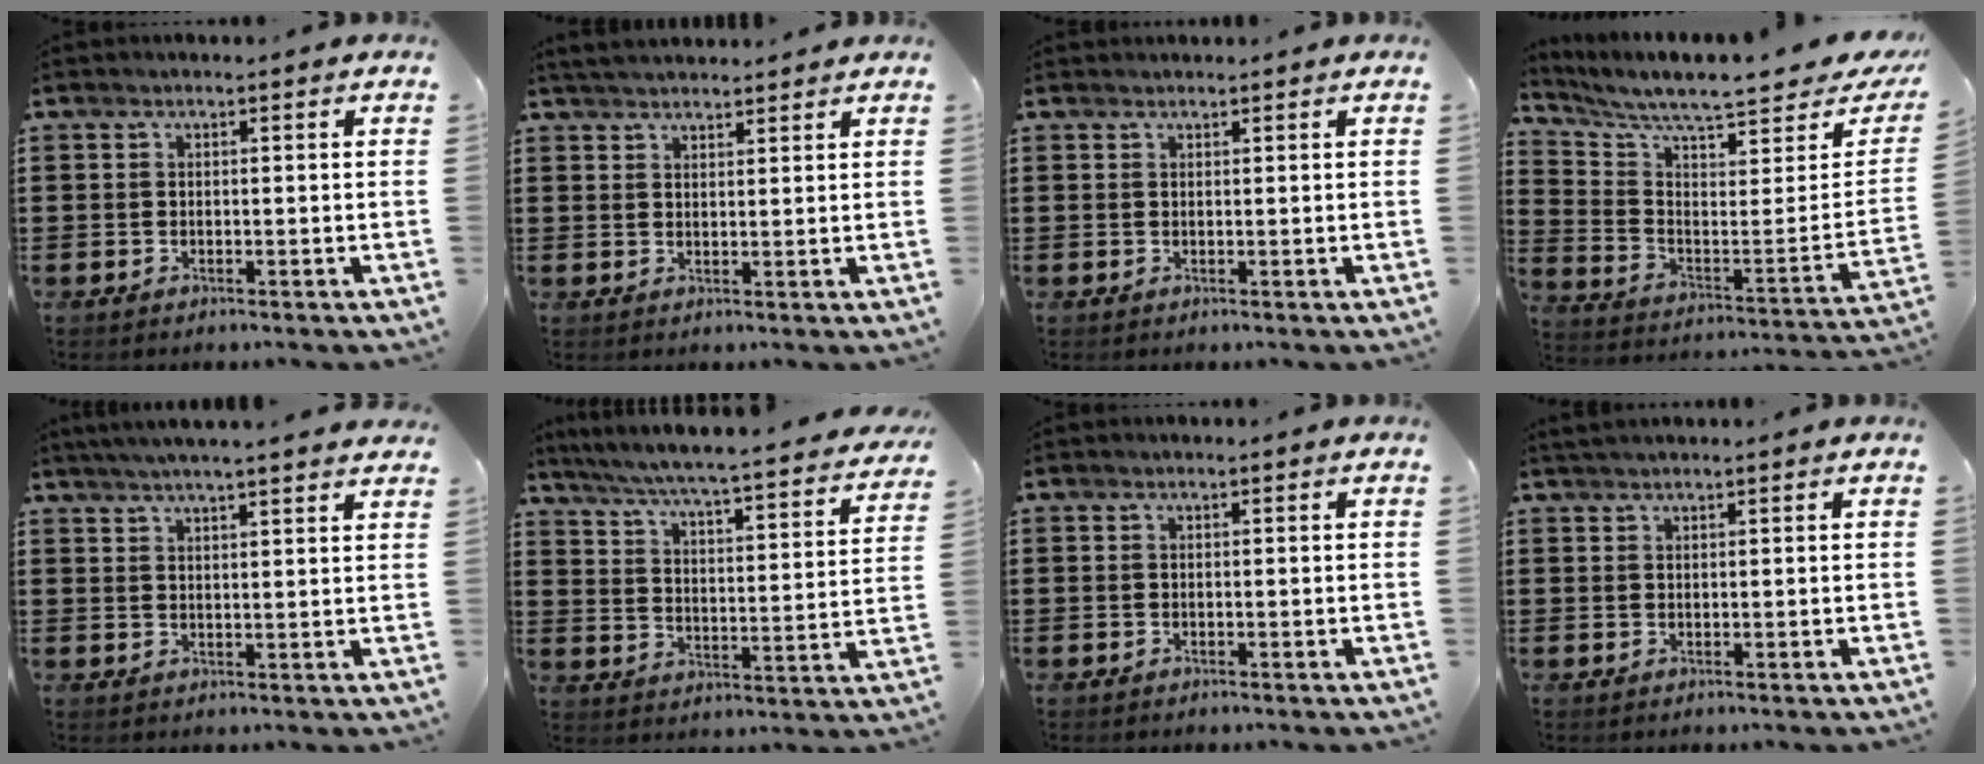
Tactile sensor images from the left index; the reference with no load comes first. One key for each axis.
{"total": 2.9, "fx": 2.8, "fy": 0.2, "fz": 0.5, "tx": -0.018, "ty": -0.001, "tz": 0.055}
{"total": 0.6, "fx": 0.6, "fy": 0.1, "fz": 0.0, "tx": -0.002, "ty": 0.001, "tz": 0.013}
{"total": 7.4, "fx": 6.4, "fy": 0.2, "fz": 3.7, "tx": -0.094, "ty": -0.061, "tz": 0.101}
{"total": 3.4, "fx": 3.1, "fy": -0.5, "fz": 1.1, "tx": -0.031, "ty": -0.007, "tz": 0.056}
{"total": 4.4, "fx": 4.0, "fy": -0.5, "fz": 1.8, "tx": -0.060, "ty": -0.043, "tz": 0.055}
{"total": 0.0}
{"total": 1.0, "fx": 0.9, "fy": 0.0, "fz": 0.4, "tx": -0.009, "ty": 0.000, "tz": 0.018}